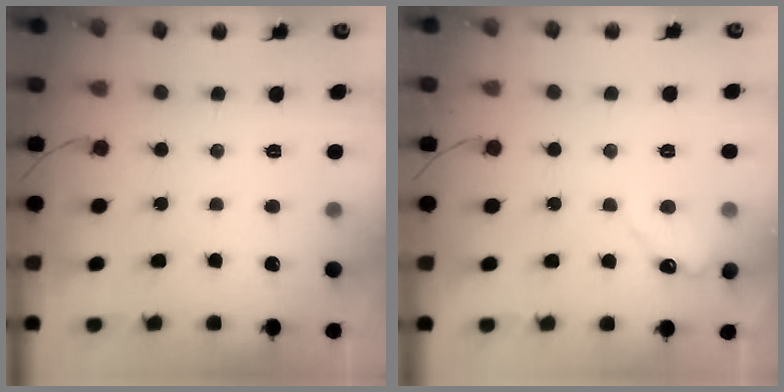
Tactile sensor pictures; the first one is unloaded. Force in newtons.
{"total": 3.0, "press": 3.0, "slide": 0.3}